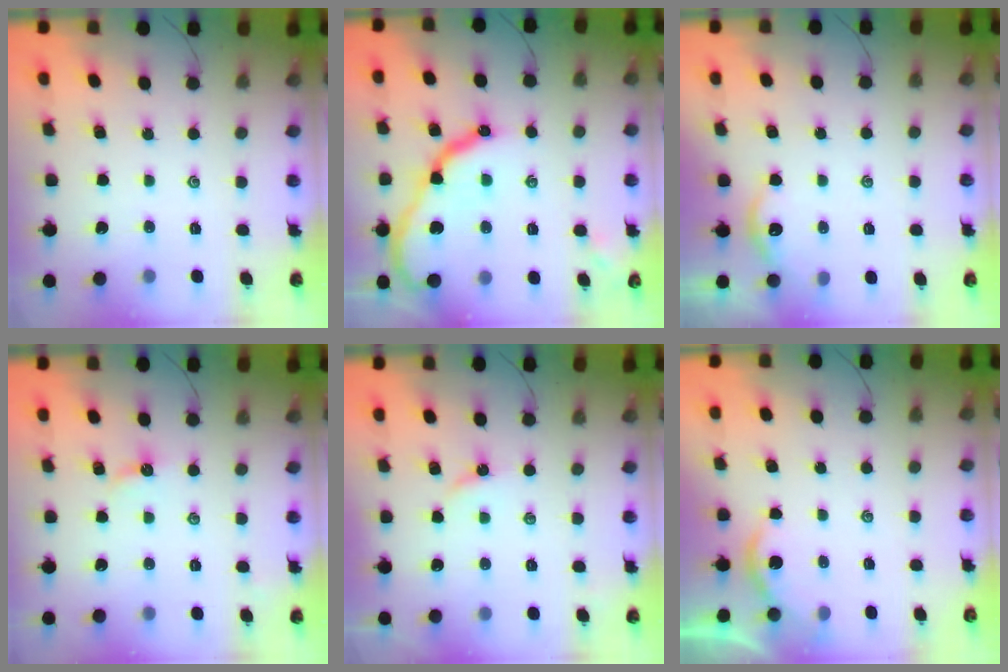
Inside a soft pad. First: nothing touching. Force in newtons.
{"total": 16.1, "press": 16.0, "slide": 1.2}
{"total": 5.1, "press": 5.1, "slide": 0.4}
{"total": 3.6, "press": 3.6, "slide": 0.3}
{"total": 2.7, "press": 2.7, "slide": 0.3}
{"total": 2.3, "press": 2.3, "slide": 0.3}